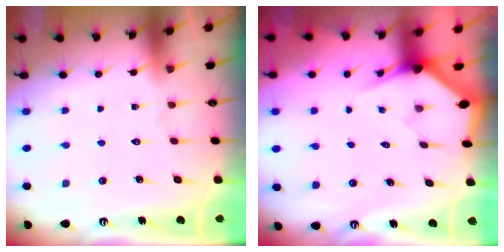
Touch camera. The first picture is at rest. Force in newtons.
{"total": 2.8, "press": 2.8, "slide": 0.1}